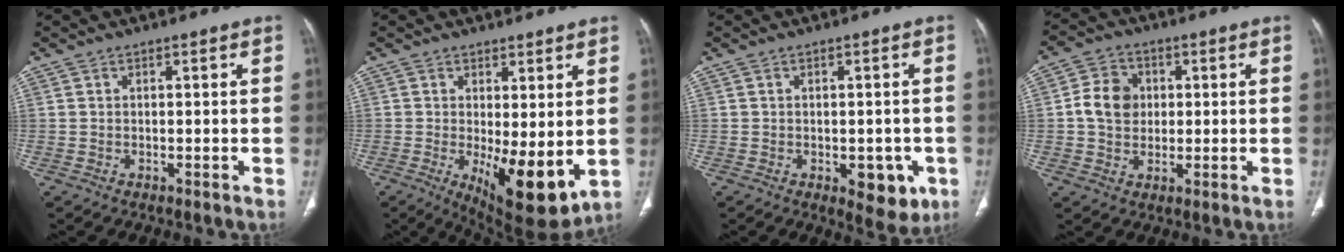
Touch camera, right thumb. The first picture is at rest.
{"total": 11.4, "force": [-1.4, 4.0, 10.5], "torque": [-0.155, -0.031, -0.007]}
{"total": 7.0, "force": [-2.4, 3.7, 5.4], "torque": [-0.039, 0.001, -0.021]}
{"total": 7.6, "force": [0.7, 6.4, 4.1], "torque": [-0.056, 0.007, 0.007]}